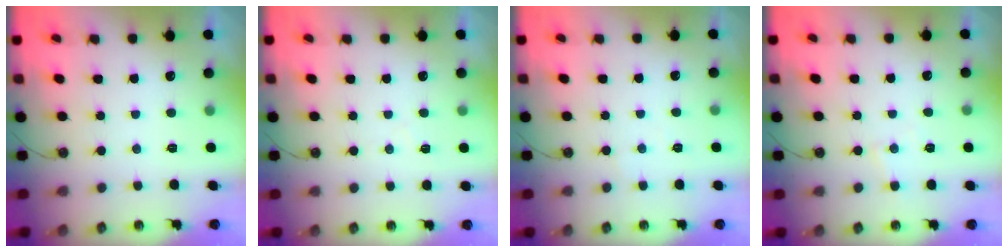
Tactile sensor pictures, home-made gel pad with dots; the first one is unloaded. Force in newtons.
{"total": 3.3, "press": 3.2, "slide": 0.6}
{"total": 4.1, "press": 4.0, "slide": 0.6}
{"total": 4.3, "press": 4.2, "slide": 0.7}